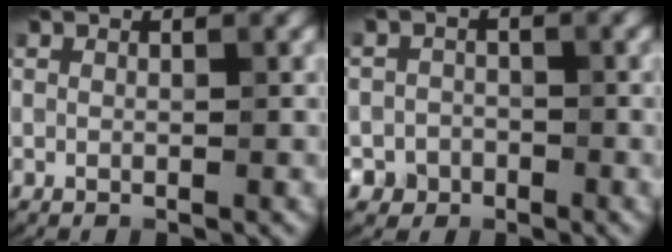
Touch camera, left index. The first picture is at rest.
{"total": 2.7, "force": [-1.6, 2.2, 0.1], "torque": [0.026, 0.005, -0.033]}